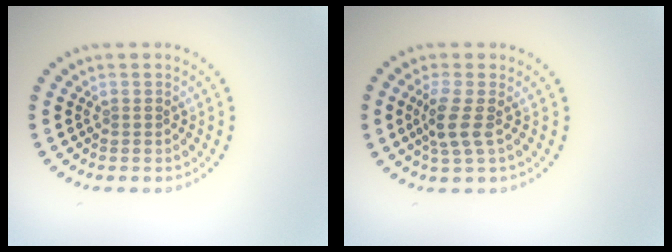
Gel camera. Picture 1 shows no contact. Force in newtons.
{"total": 2.6, "press": 2.1, "slide": 1.5}